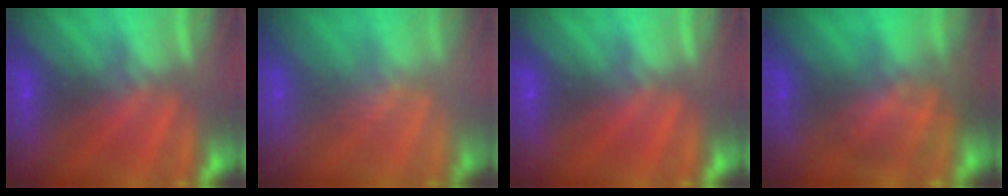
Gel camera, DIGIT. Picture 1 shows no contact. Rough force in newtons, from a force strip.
{"total": 2.4}
{"total": 0.0}
{"total": 2.9}